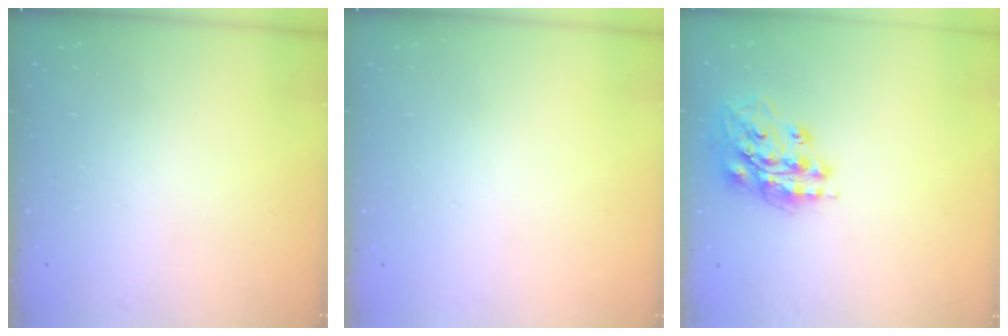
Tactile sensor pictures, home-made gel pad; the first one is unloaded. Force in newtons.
{"total": 0.0}
{"total": 15.4, "press": 15.3, "slide": 1.9}